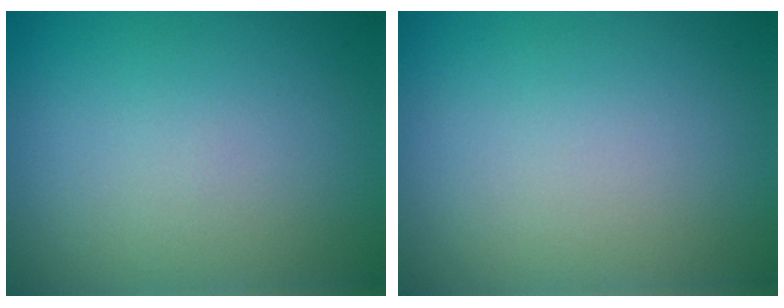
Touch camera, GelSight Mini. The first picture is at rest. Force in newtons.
{"total": 0.0}